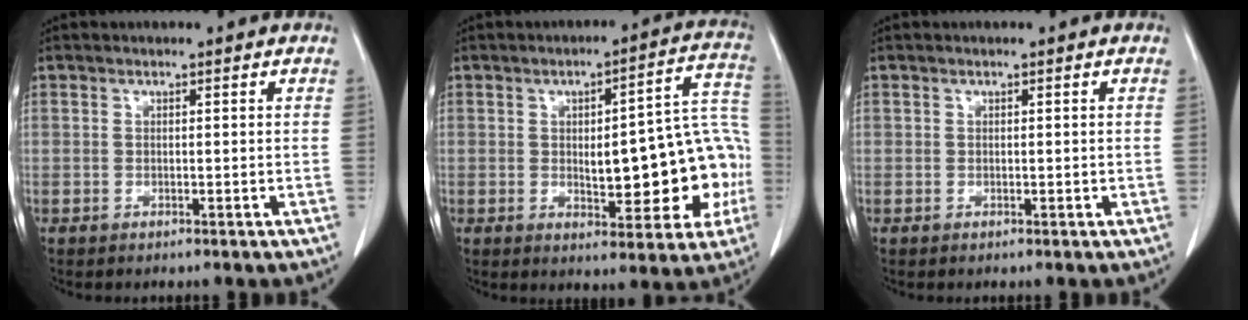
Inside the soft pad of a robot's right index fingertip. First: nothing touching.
{"total": 16.4, "force": [-2.1, 5.3, 15.4], "torque": [-0.172, 0.041, -0.015]}
{"total": 0.0}